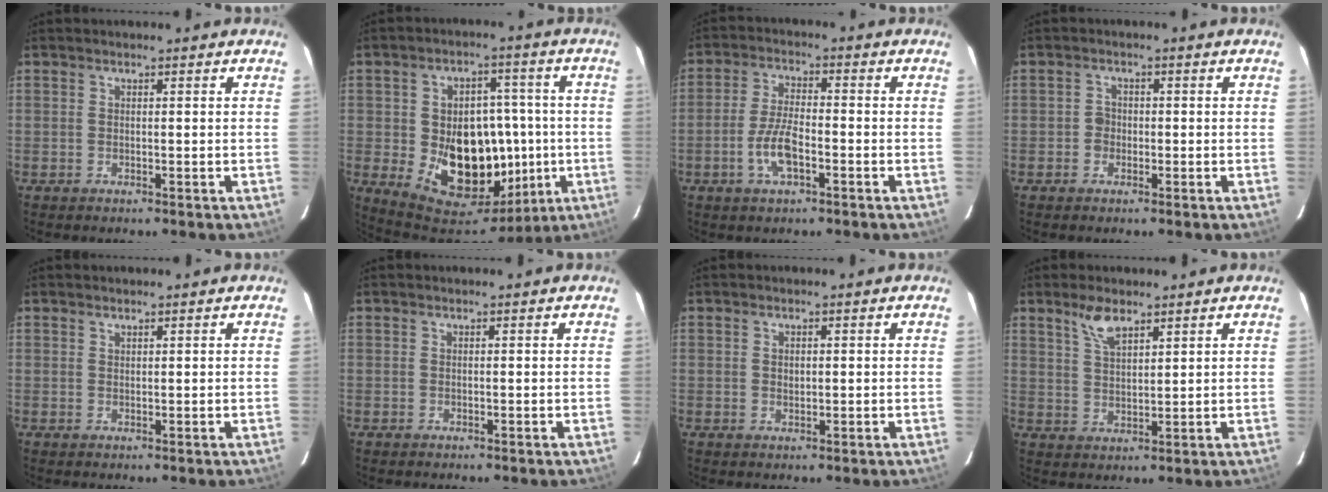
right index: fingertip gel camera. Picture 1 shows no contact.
{"total": 19.7, "force": [-2.4, 14.6, 13.0], "torque": [-0.245, 0.013, -0.007]}
{"total": 6.8, "force": [-2.7, 2.3, 5.8], "torque": [-0.124, 0.002, -0.053]}
{"total": 2.0, "force": [-0.8, 1.8, 0.4], "torque": [-0.006, 0.004, -0.015]}
{"total": 0.6, "force": [0.5, 0.2, 0.1], "torque": [-0.001, 0.001, 0.011]}
{"total": 0.0}
{"total": 1.4, "force": [0.2, 1.1, 0.9], "torque": [-0.015, 0.002, 0.004]}
{"total": 5.1, "force": [3.6, 1.8, 3.1], "torque": [-0.058, 0.001, 0.072]}